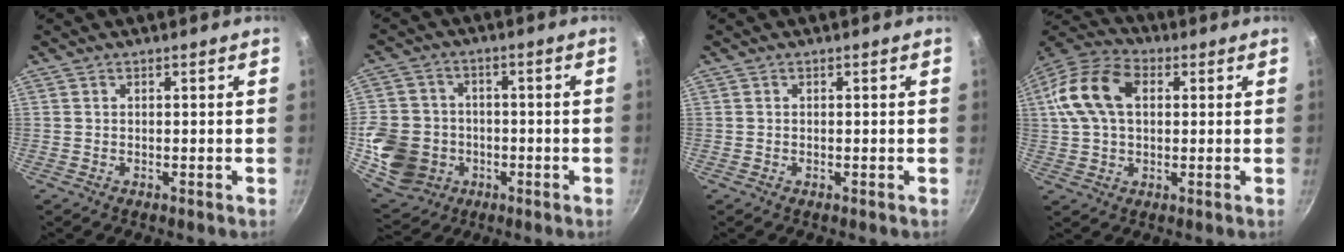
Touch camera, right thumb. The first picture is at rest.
{"total": 13.7, "force": [-3.1, 11.8, 6.1], "torque": [-0.110, 0.011, -0.047]}
{"total": 0.0}
{"total": 14.2, "force": [3.0, 9.1, 10.5], "torque": [-0.207, 0.027, 0.049]}